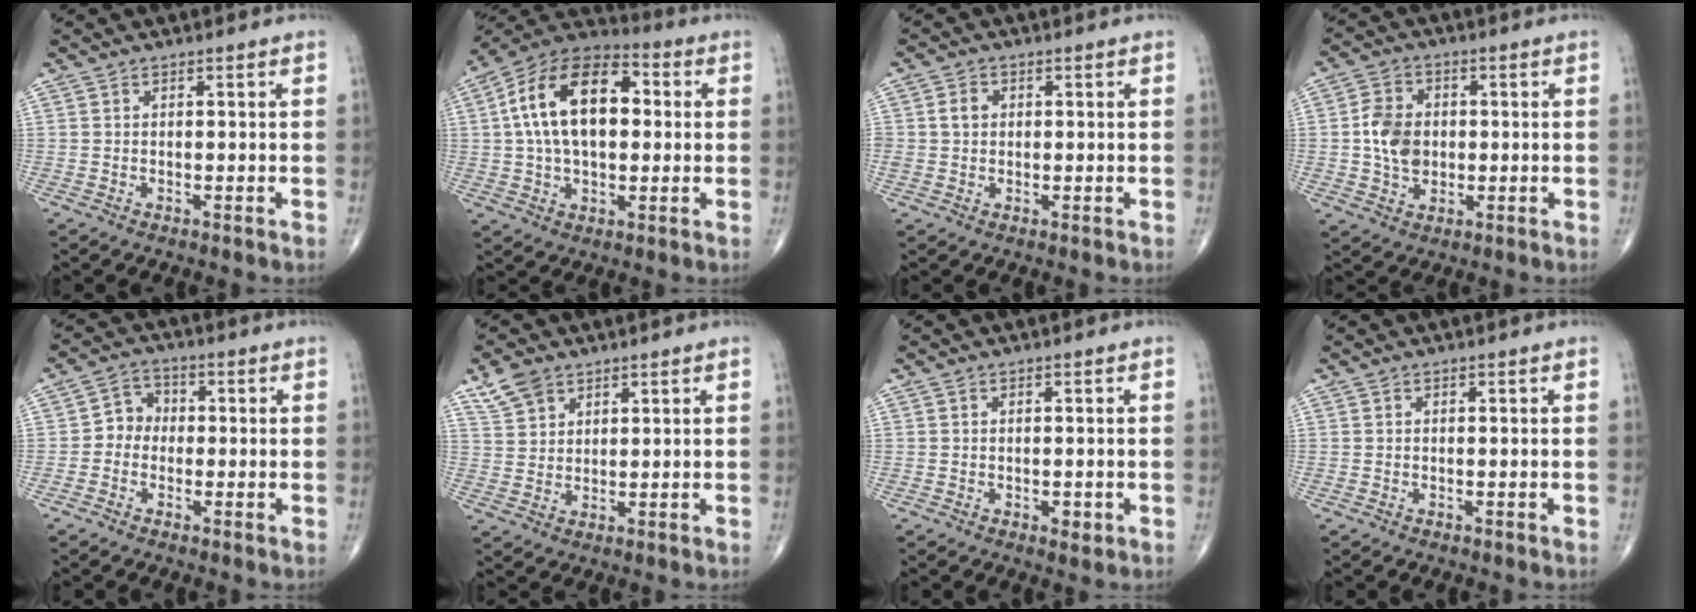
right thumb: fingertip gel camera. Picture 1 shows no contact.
{"total": 19.2, "force": [2.7, 11.2, 15.3], "torque": [-0.255, 0.026, 0.039]}
{"total": 3.1, "force": [0.4, 2.6, 1.6], "torque": [-0.022, 0.005, 0.008]}
{"total": 7.9, "force": [0.0, 6.1, 5.1], "torque": [-0.079, 0.004, -0.002]}
{"total": 4.4, "force": [-0.8, 3.9, 1.9], "torque": [-0.009, 0.019, -0.028]}
{"total": 5.4, "force": [3.8, 3.3, 2.2], "torque": [-0.032, -0.011, 0.080]}
{"total": 1.6, "force": [-0.4, 1.0, 1.2], "torque": [-0.011, -0.002, -0.004]}
{"total": 0.0}